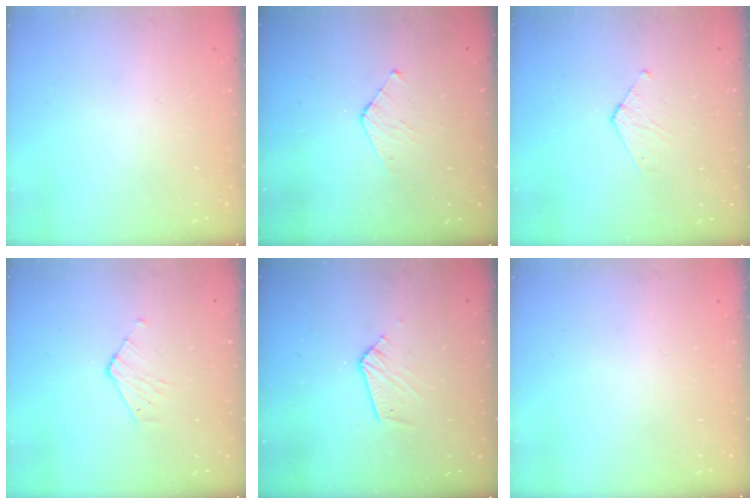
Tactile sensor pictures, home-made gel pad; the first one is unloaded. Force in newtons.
{"total": 3.7, "press": 3.7, "slide": 0.3}
{"total": 3.1, "press": 3.1, "slide": 0.3}
{"total": 4.1, "press": 4.1, "slide": 0.4}
{"total": 6.8, "press": 6.8, "slide": 0.4}
{"total": 0.0}